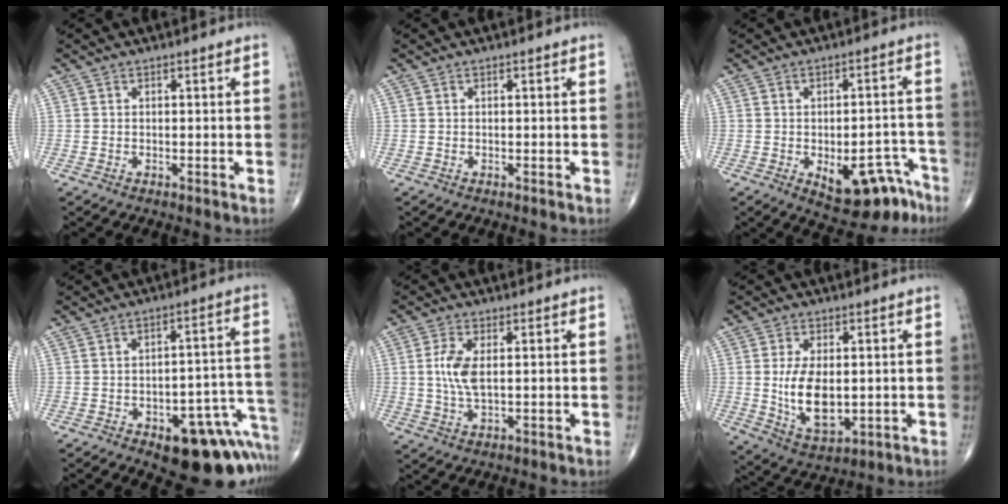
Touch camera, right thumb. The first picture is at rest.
{"total": 0.0}
{"total": 12.5, "force": [-7.2, 6.0, 8.3], "torque": [-0.071, 0.053, -0.091]}
{"total": 18.0, "force": [-8.9, 8.1, 13.4], "torque": [-0.086, 0.080, -0.100]}
{"total": 5.7, "force": [0.6, 2.5, 5.1], "torque": [-0.117, -0.002, 0.012]}
{"total": 10.7, "force": [-0.1, 5.9, 9.0], "torque": [-0.151, -0.017, 0.012]}